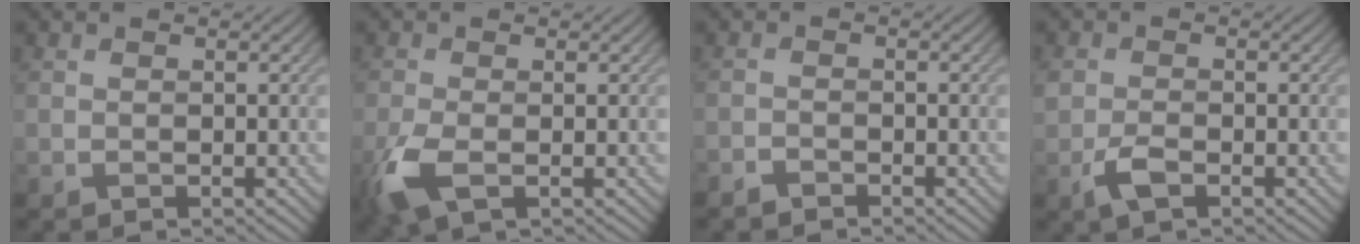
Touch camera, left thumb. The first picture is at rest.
{"total": 4.6, "force": [-1.8, 2.0, 3.8], "torque": [-0.096, -0.009, -0.042]}
{"total": 1.3, "force": [-1.3, 0.1, 0.2], "torque": [-0.002, 0.001, -0.030]}
{"total": 2.6, "force": [-1.3, 1.4, 1.9], "torque": [-0.043, 0.001, -0.030]}